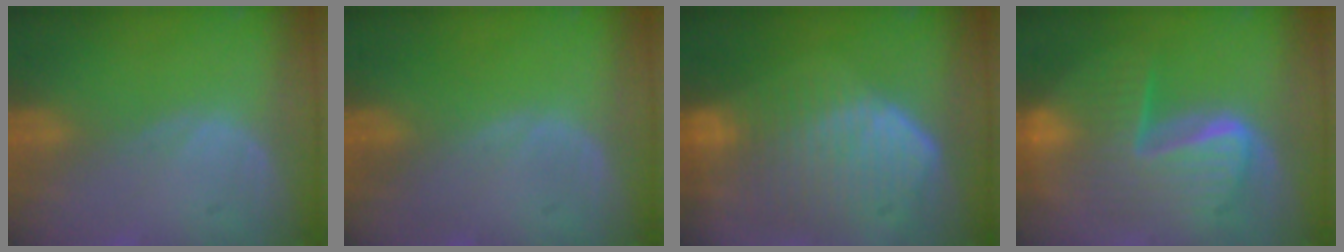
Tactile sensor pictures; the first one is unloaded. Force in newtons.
{"total": 0.0}
{"total": 10.7, "press": 9.4, "slide": 5.2}
{"total": 10.5, "press": 10.4, "slide": 0.9}